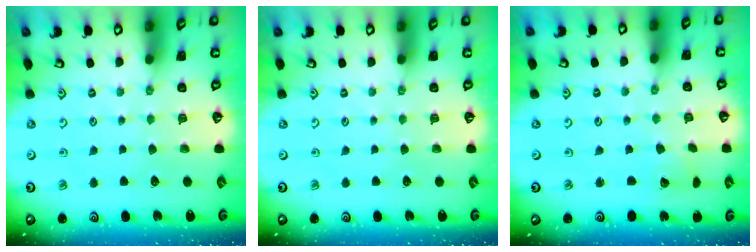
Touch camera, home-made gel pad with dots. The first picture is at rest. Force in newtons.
{"total": 0.0}
{"total": 2.3, "press": 2.3, "slide": 0.0}